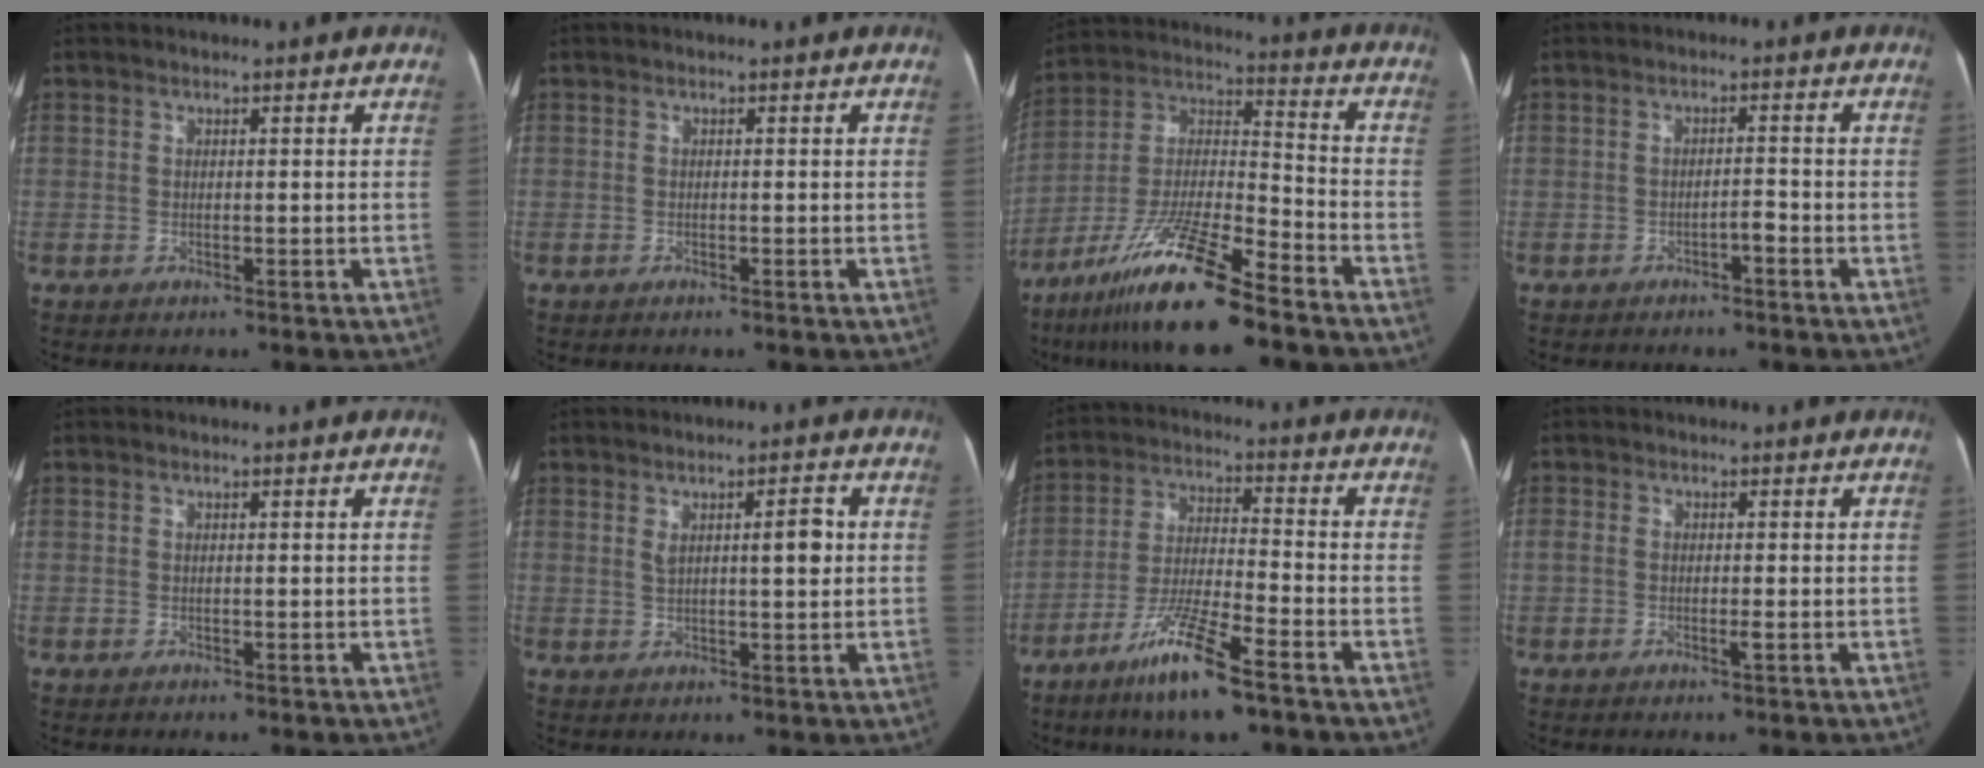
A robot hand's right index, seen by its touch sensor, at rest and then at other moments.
{"total": 0.0}
{"total": 16.2, "force": [-11.5, 1.3, 11.4], "torque": [-0.236, -0.016, -0.207]}
{"total": 1.5, "force": [-1.1, 0.1, 1.1], "torque": [-0.017, 0.001, -0.019]}
{"total": 0.0}
{"total": 4.8, "force": [1.2, 1.1, 4.5], "torque": [-0.069, 0.007, 0.020]}
{"total": 11.3, "force": [-7.3, 0.7, 8.7], "torque": [-0.174, -0.027, -0.137]}
{"total": 1.4, "force": [-0.5, 0.4, 1.3], "torque": [-0.025, -0.005, -0.012]}